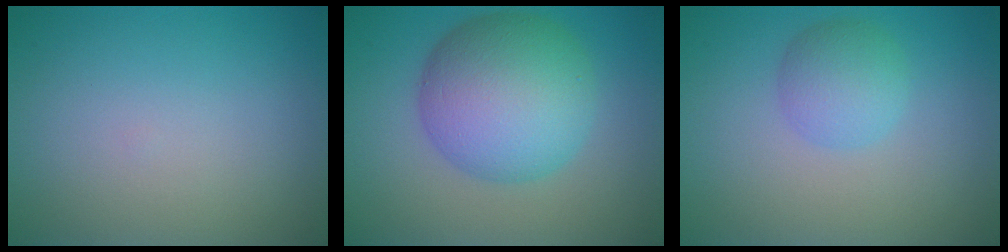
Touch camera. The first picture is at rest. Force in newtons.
{"total": 9.4, "press": 9.4, "slide": 0.1}
{"total": 2.9, "press": 2.9, "slide": 0.0}